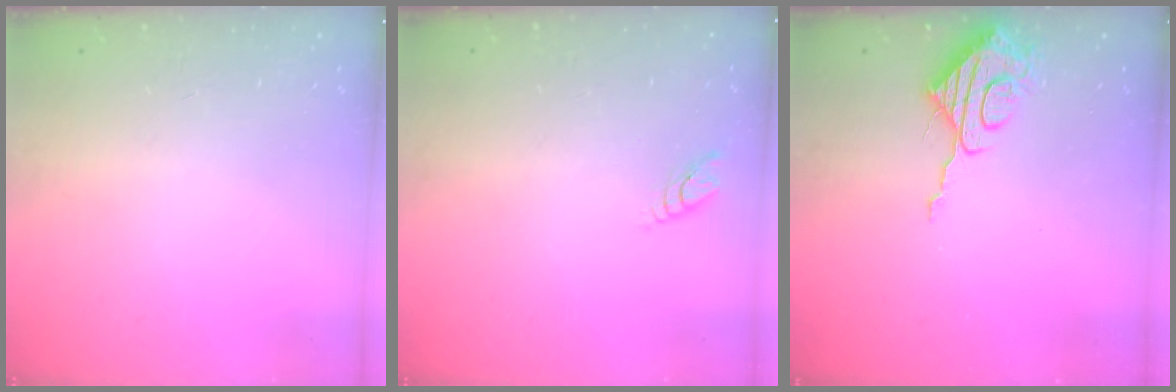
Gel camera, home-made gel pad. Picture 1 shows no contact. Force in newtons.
{"total": 3.1, "press": 3.1, "slide": 0.2}
{"total": 9.3, "press": 9.3, "slide": 0.8}